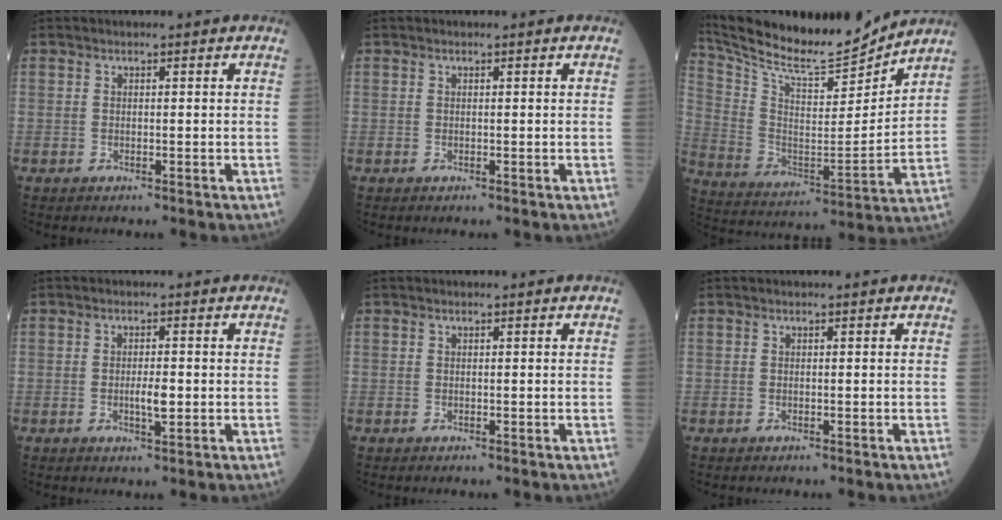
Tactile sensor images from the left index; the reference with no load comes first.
{"total": 0.0}
{"total": 18.0, "force": [16.8, 1.9, 6.3], "torque": [-0.136, -0.018, 0.287]}
{"total": 2.7, "force": [-0.3, 0.7, 2.6], "torque": [-0.050, -0.001, -0.004]}
{"total": 0.0}
{"total": 0.0}